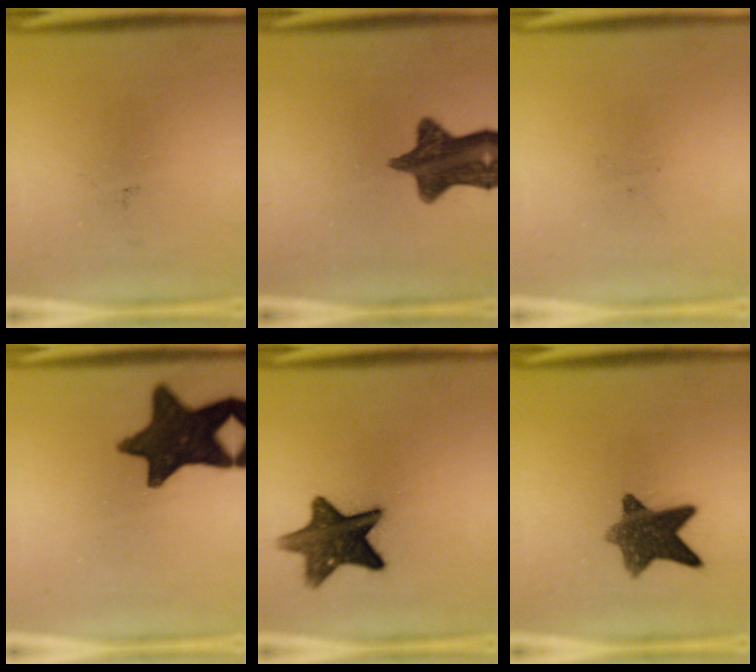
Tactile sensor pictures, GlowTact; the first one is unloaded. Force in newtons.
{"total": 12.3}
{"total": 0.0}
{"total": 14.2}
{"total": 12.0}
{"total": 9.6}